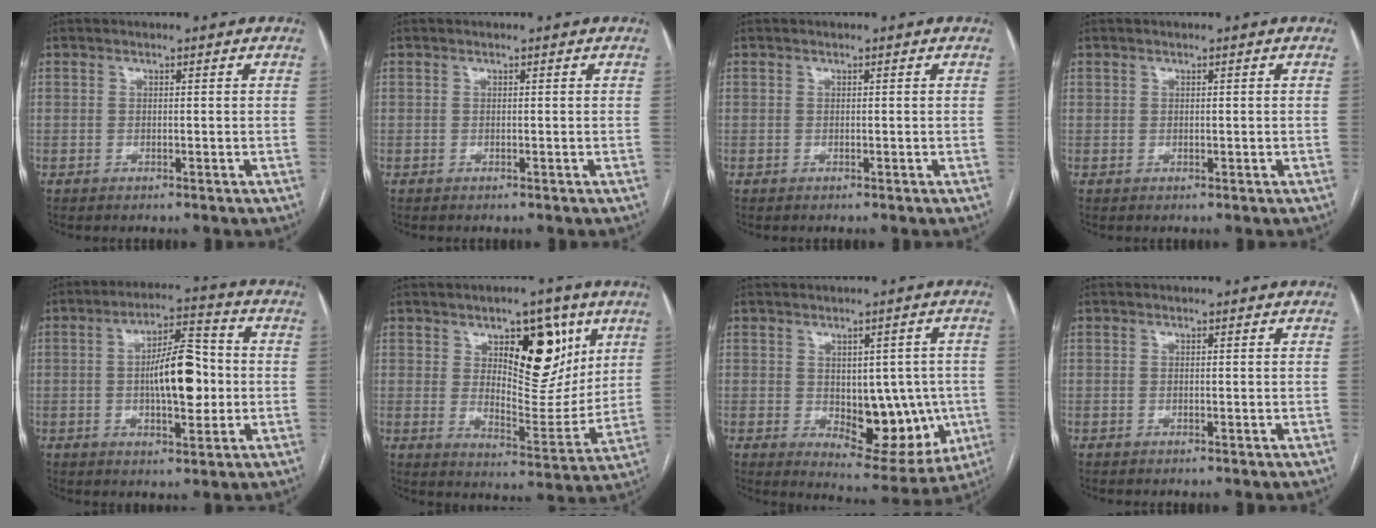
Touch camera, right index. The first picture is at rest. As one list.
[{"total": 0.0}, {"total": 0.0}, {"total": 0.6, "force": [0.4, 0.5, 0.2], "torque": [0.003, 0.000, 0.007]}, {"total": 10.6, "force": [-0.5, 3.4, 10.0], "torque": [-0.169, 0.016, -0.006]}, {"total": 13.5, "force": [6.0, 5.8, 10.6], "torque": [-0.141, 0.001, 0.099]}, {"total": 12.3, "force": [-1.3, 6.5, 10.4], "torque": [-0.118, 0.004, 0.008]}, {"total": 0.0}]